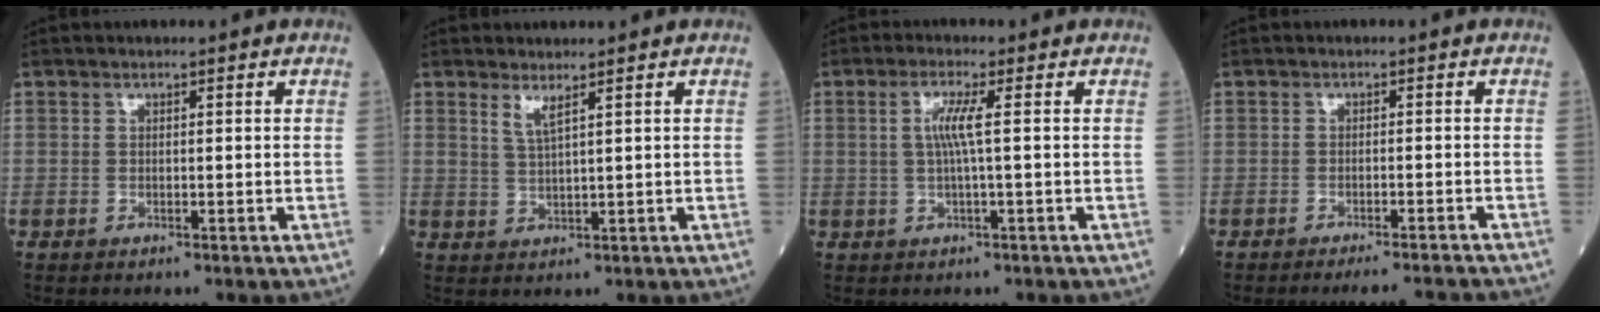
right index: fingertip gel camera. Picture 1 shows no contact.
{"total": 2.3, "force": [1.6, -0.2, 1.7], "torque": [-0.038, -0.010, 0.035]}
{"total": 3.6, "force": [0.4, -0.4, 3.6], "torque": [-0.075, 0.003, 0.008]}
{"total": 7.9, "force": [-7.6, -0.3, 2.3], "torque": [-0.019, -0.012, -0.089]}